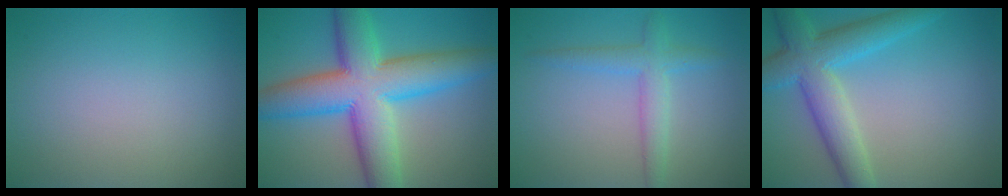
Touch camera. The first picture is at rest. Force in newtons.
{"total": 11.5, "press": 11.5, "slide": 0.2}
{"total": 2.9, "press": 2.9, "slide": 0.1}
{"total": 5.4, "press": 5.4, "slide": 0.4}